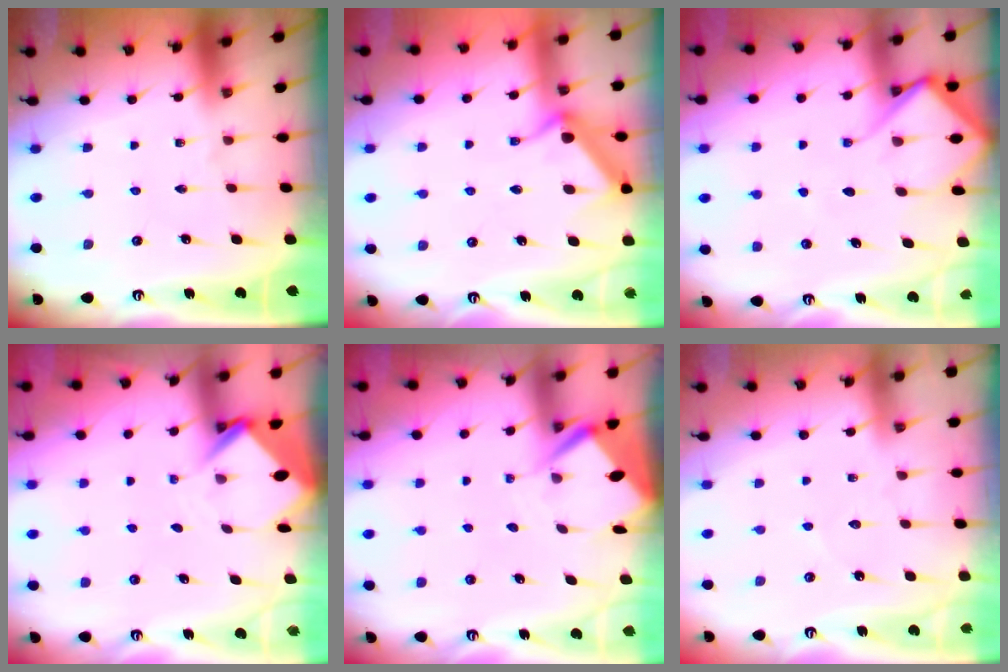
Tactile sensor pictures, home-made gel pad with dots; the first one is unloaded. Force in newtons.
{"total": 10.5, "press": 10.5, "slide": 0.5}
{"total": 8.9, "press": 8.8, "slide": 0.8}
{"total": 4.0, "press": 4.0, "slide": 0.2}
{"total": 5.0, "press": 4.9, "slide": 0.2}
{"total": 2.0, "press": 2.0, "slide": 0.2}